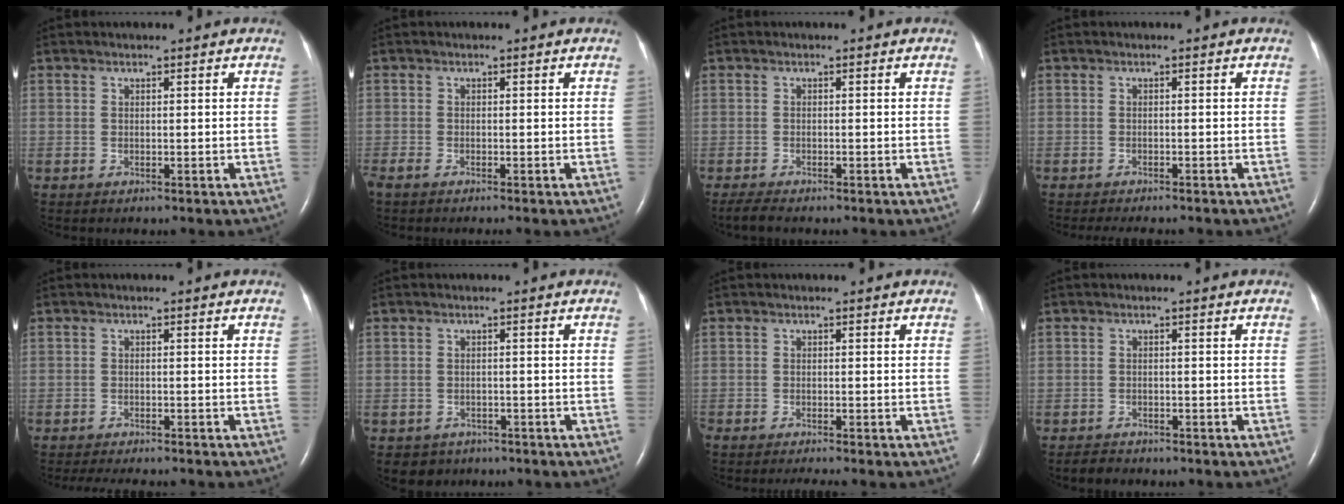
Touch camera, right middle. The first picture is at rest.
{"total": 1.5, "force": [-1.3, 0.0, 0.8], "torque": [-0.020, -0.005, -0.024]}
{"total": 2.4, "force": [-2.0, 0.3, 1.2], "torque": [-0.033, -0.010, -0.034]}
{"total": 5.3, "force": [-4.6, 1.0, 2.3], "torque": [-0.029, -0.008, -0.063]}
{"total": 7.5, "force": [-6.6, 1.3, 3.1], "torque": [-0.043, -0.010, -0.095]}
{"total": 3.0, "force": [-2.2, 2.1, -0.2], "torque": [-0.007, 0.006, -0.031]}
{"total": 2.6, "force": [-2.3, -0.6, 1.1], "torque": [-0.018, -0.006, -0.038]}
{"total": 2.0, "force": [-1.9, 0.7, 0.2], "torque": [-0.013, -0.005, -0.029]}